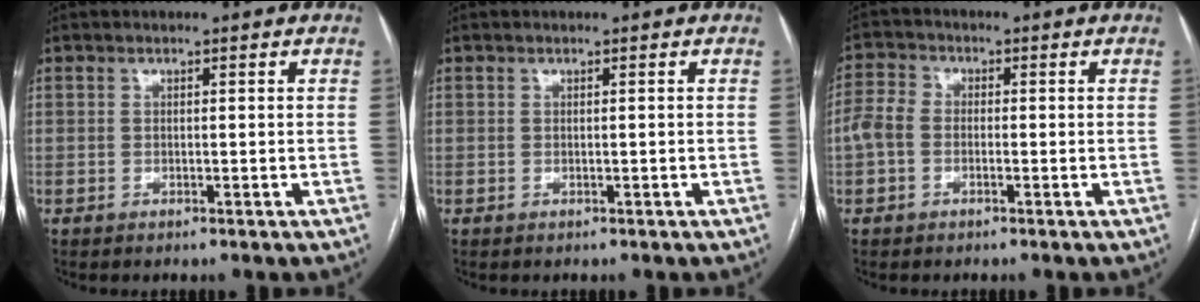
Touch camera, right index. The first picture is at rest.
{"total": 0.0}
{"total": 4.2, "force": [-0.8, 3.1, 2.7], "torque": [-0.076, 0.020, -0.020]}